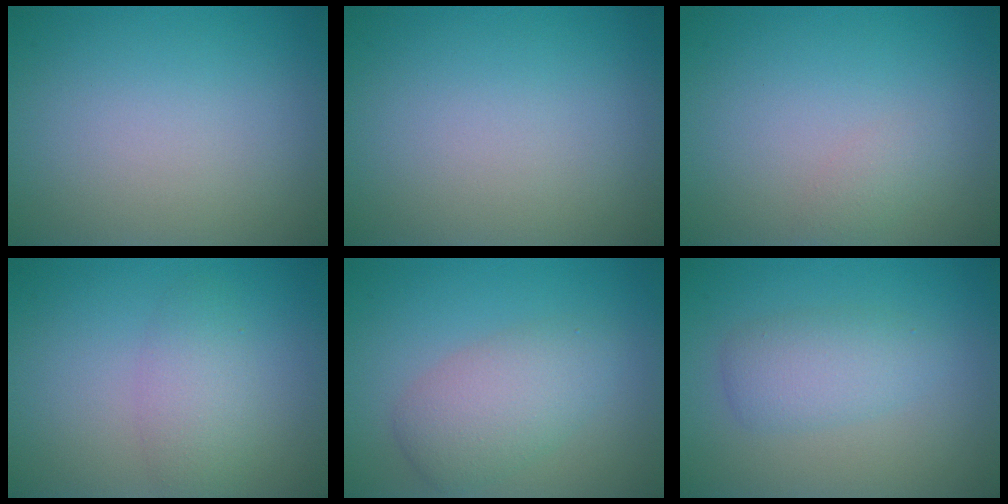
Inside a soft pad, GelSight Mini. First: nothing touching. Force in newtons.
{"total": 0.0}
{"total": 1.0, "press": 1.0, "slide": 0.1}
{"total": 2.7, "press": 2.7, "slide": 0.1}
{"total": 4.2, "press": 4.2, "slide": 0.1}
{"total": 3.1, "press": 3.1, "slide": 0.1}